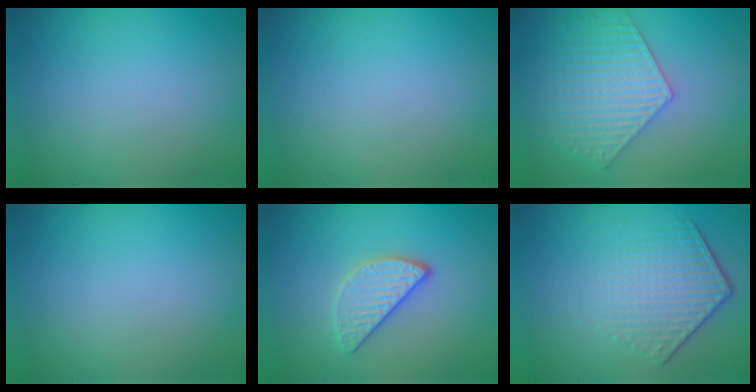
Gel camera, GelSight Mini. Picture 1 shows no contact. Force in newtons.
{"total": 0.0}
{"total": 5.9, "press": 4.6, "slide": 3.6}
{"total": 0.0}
{"total": 2.8, "press": 2.7, "slide": 0.9}
{"total": 4.4, "press": 3.1, "slide": 3.1}